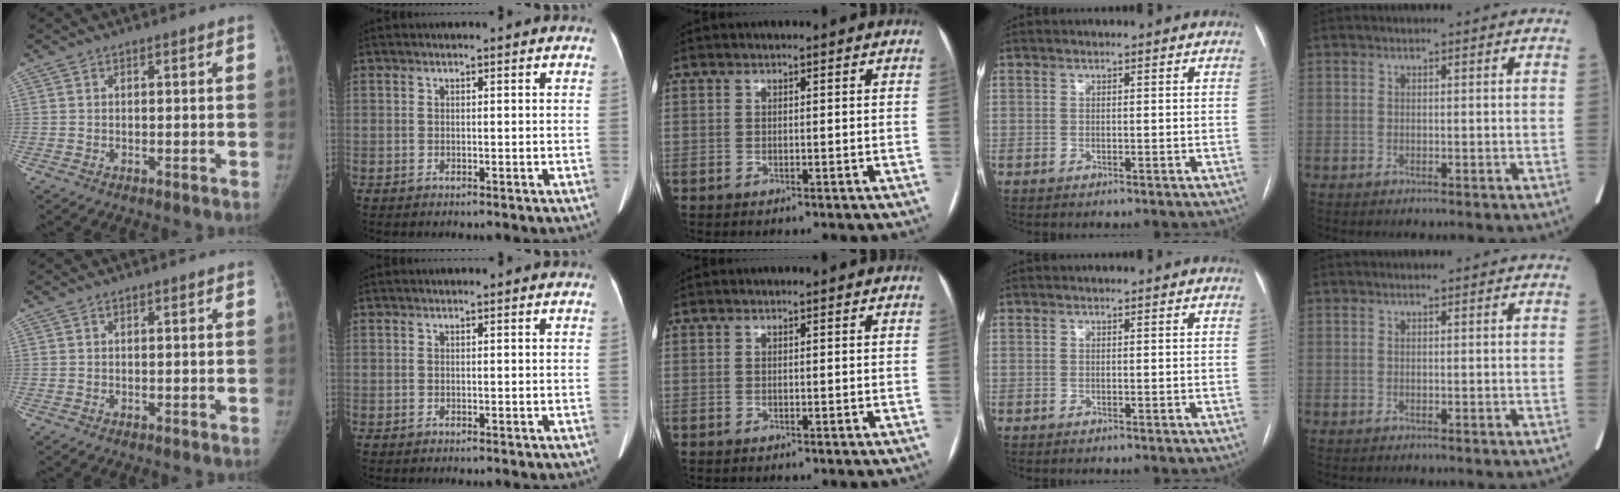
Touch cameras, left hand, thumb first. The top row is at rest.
{}